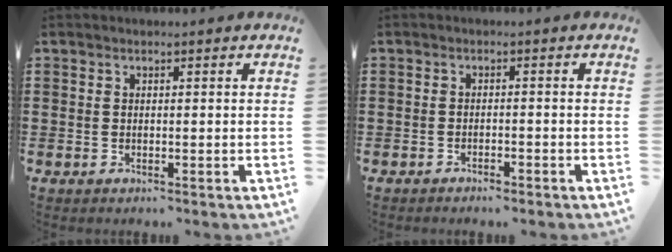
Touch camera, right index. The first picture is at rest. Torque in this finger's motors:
{"motor_torque": [0.14, -0.07, 0.06, 0.01]}